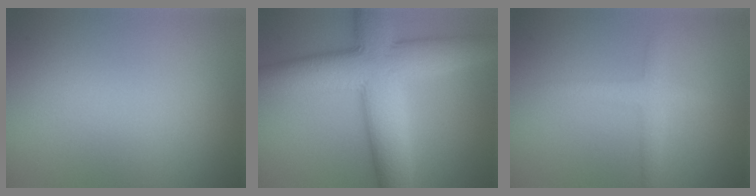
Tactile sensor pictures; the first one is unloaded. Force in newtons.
{"total": 11.3, "press": 11.3, "slide": 0.1}
{"total": 2.0, "press": 2.0, "slide": 0.1}